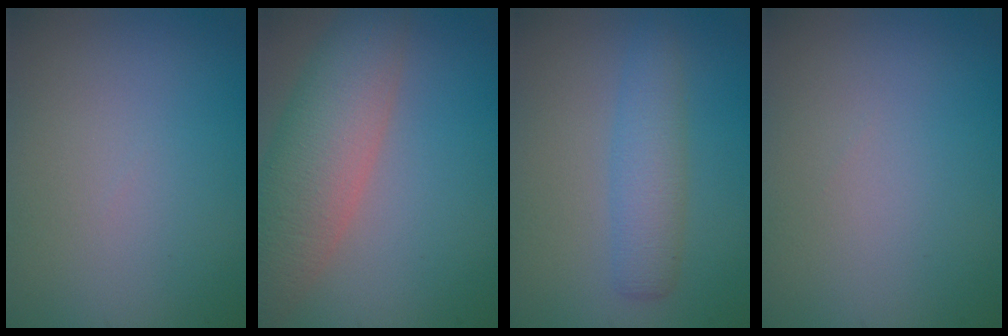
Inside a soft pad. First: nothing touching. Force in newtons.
{"total": 7.5, "press": 7.5, "slide": 0.3}
{"total": 3.2, "press": 3.2, "slide": 0.1}
{"total": 0.0}